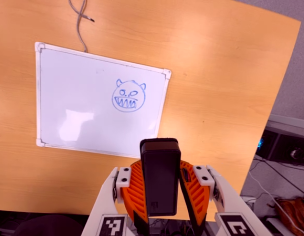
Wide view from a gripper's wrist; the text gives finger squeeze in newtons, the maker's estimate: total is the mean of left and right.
{"total": 8.3, "left": 7.5, "right": 9.1}